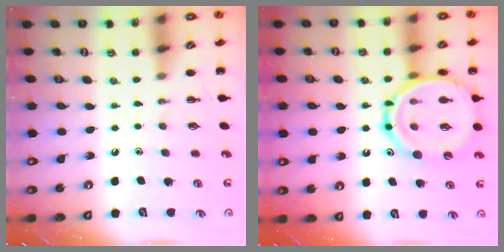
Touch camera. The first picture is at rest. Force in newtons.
{"total": 17.6, "press": 17.3, "slide": 3.0}